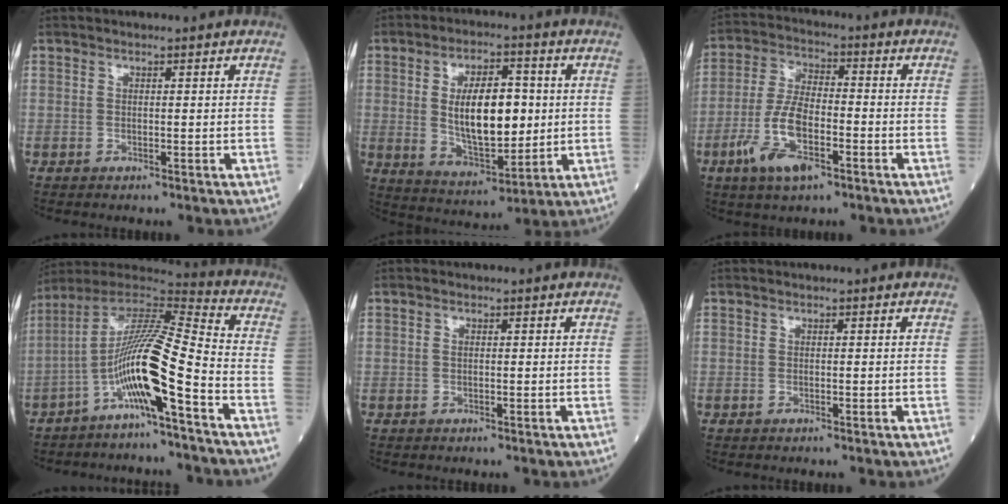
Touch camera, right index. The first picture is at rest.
{"total": 12.5, "force": [1.1, 5.4, 11.2], "torque": [-0.201, 0.001, 0.026]}
{"total": 9.9, "force": [-4.4, 3.3, 8.2], "torque": [-0.179, -0.005, -0.084]}
{"total": 13.4, "force": [-5.6, -0.1, 12.2], "torque": [-0.230, 0.006, -0.111]}
{"total": 0.5, "force": [0.1, 0.3, 0.4], "torque": [-0.013, 0.000, 0.001]}
{"total": 0.0}